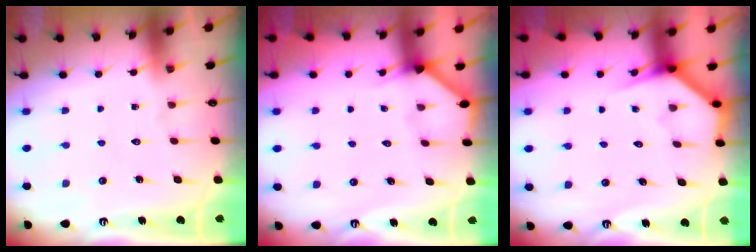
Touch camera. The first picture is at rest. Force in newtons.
{"total": 2.2, "press": 2.2, "slide": 0.2}
{"total": 3.8, "press": 3.8, "slide": 0.3}